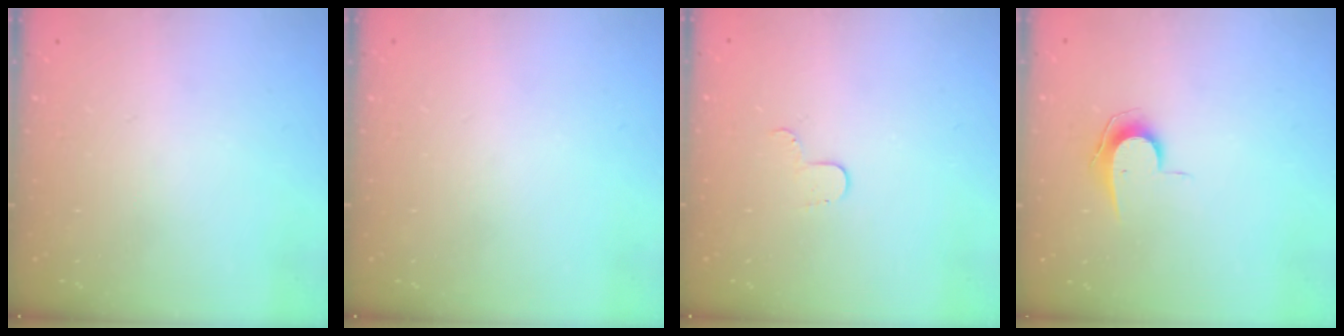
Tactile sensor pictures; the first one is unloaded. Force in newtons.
{"total": 0.0}
{"total": 4.2, "press": 4.2, "slide": 0.4}
{"total": 7.7, "press": 7.6, "slide": 0.4}